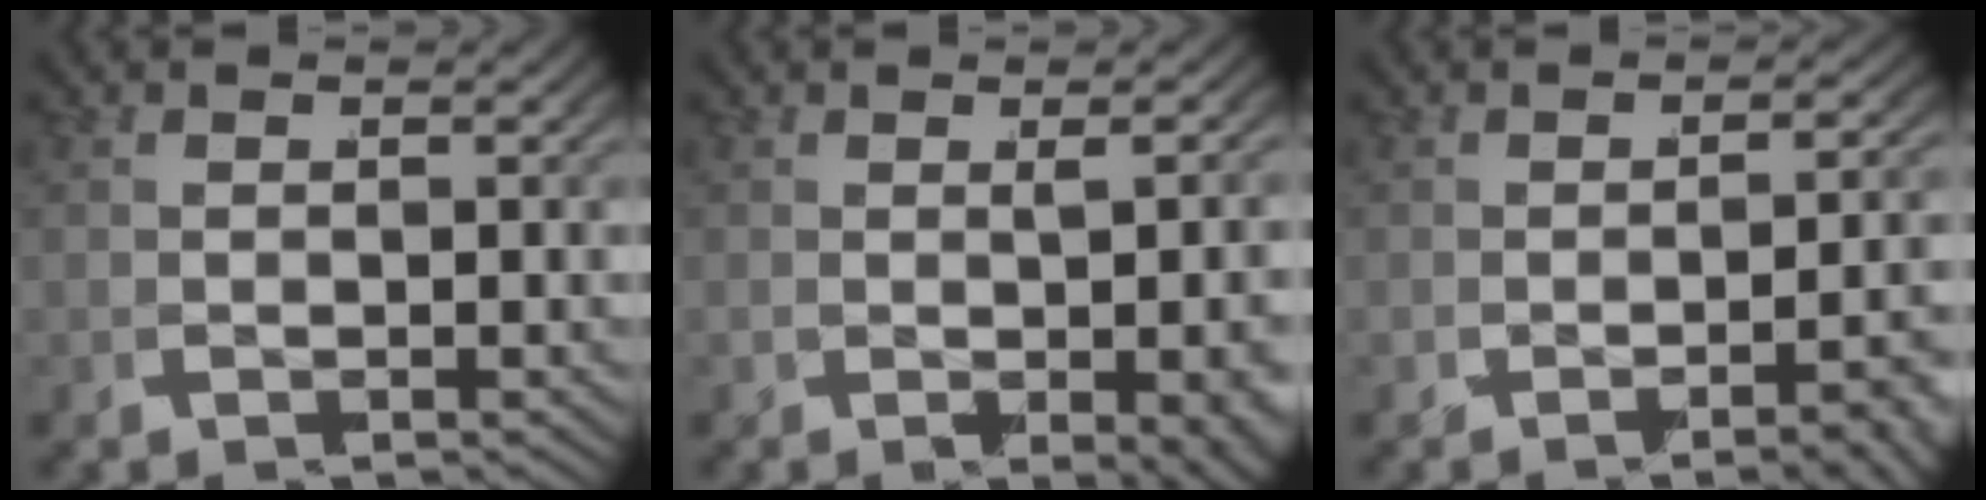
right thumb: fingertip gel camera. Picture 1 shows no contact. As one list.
[{"total": 3.4, "force": [-0.2, 0.6, 3.3], "torque": [-0.039, -0.008, 0.008]}, {"total": 3.6, "force": [-2.0, 0.4, 3.0], "torque": [-0.027, 0.019, -0.039]}]